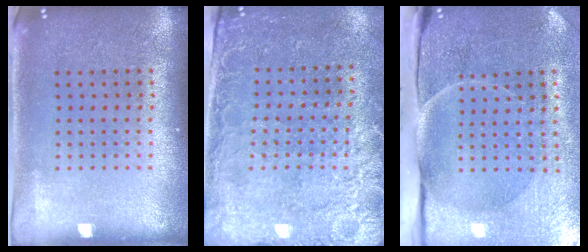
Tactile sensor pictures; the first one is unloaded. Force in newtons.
{"total": 2.6, "press": 2.2, "slide": 1.2}
{"total": 4.9, "press": 4.0, "slide": 2.9}